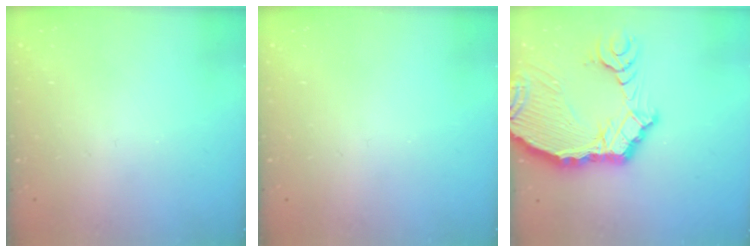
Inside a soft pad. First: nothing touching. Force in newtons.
{"total": 0.0}
{"total": 16.2, "press": 16.0, "slide": 2.4}